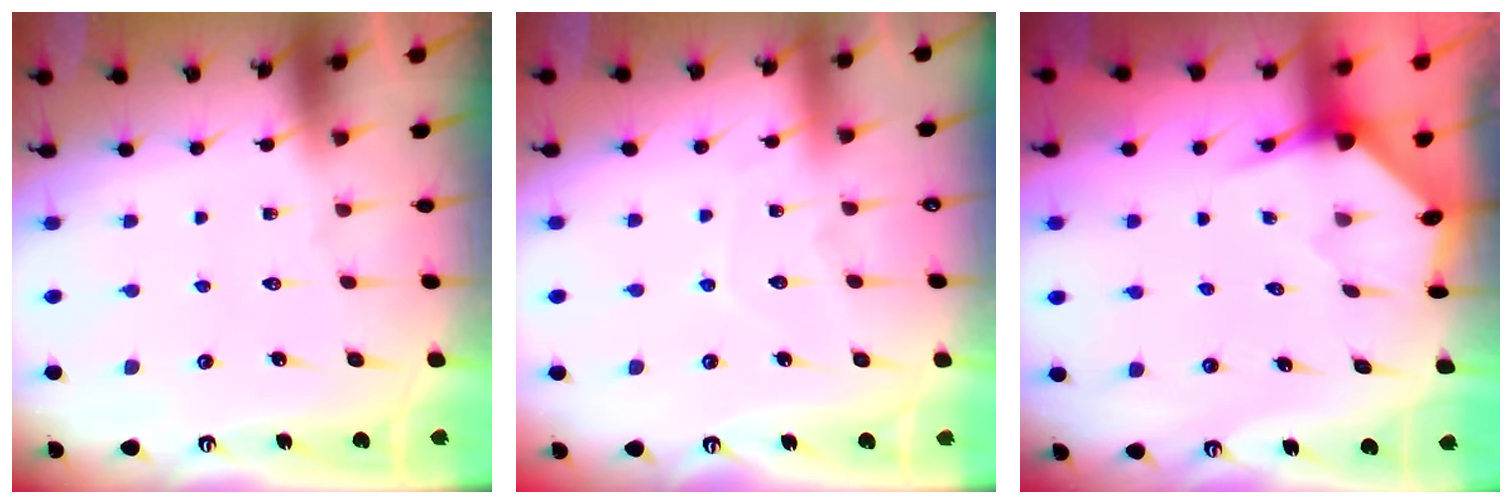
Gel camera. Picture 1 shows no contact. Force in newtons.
{"total": 5.7, "press": 5.7, "slide": 0.6}
{"total": 3.4, "press": 3.4, "slide": 0.3}